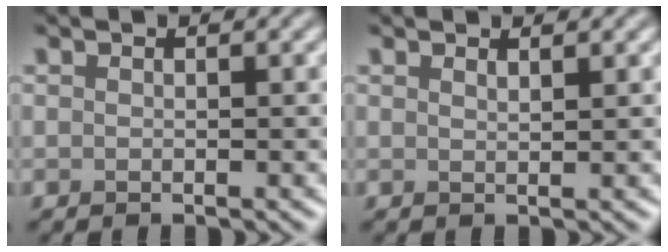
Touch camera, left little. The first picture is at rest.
{"total": 0.9, "force": [0.8, 0.2, 0.4], "torque": [-0.001, 0.000, 0.014]}